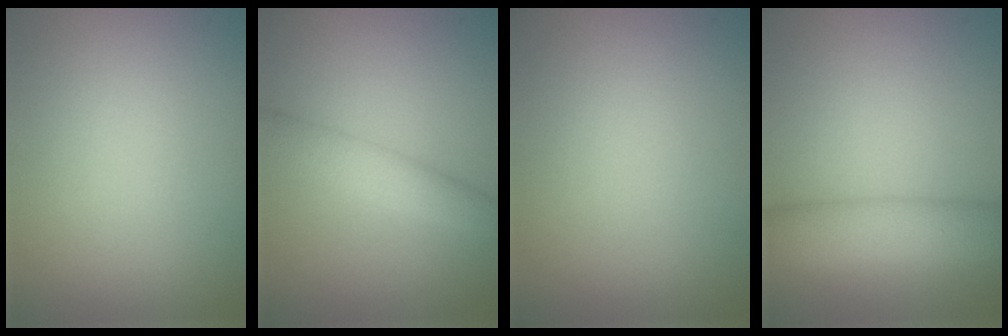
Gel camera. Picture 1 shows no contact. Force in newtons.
{"total": 3.2, "press": 3.2, "slide": 0.0}
{"total": 0.0}
{"total": 5.8, "press": 5.8, "slide": 0.2}